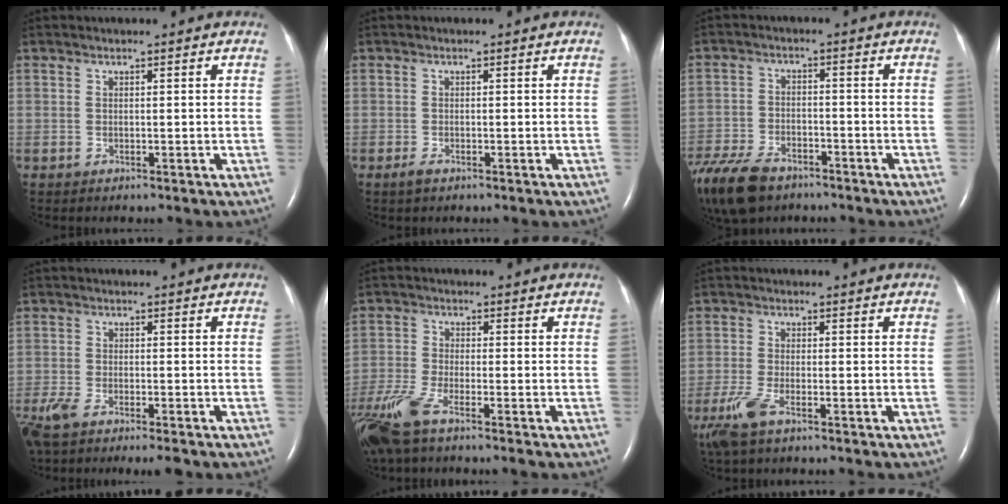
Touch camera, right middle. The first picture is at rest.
{"total": 1.1, "force": [-0.7, 0.4, 0.7], "torque": [-0.023, -0.003, -0.014]}
{"total": 15.0, "force": [-10.4, 7.7, 7.5], "torque": [-0.203, -0.025, -0.178]}
{"total": 10.1, "force": [-7.7, 2.4, 6.1], "torque": [-0.117, -0.016, -0.127]}
{"total": 8.5, "force": [-6.0, 1.2, 5.8], "torque": [-0.135, -0.020, -0.121]}
{"total": 5.4, "force": [-3.4, 1.2, 4.0], "torque": [-0.101, -0.016, -0.067]}